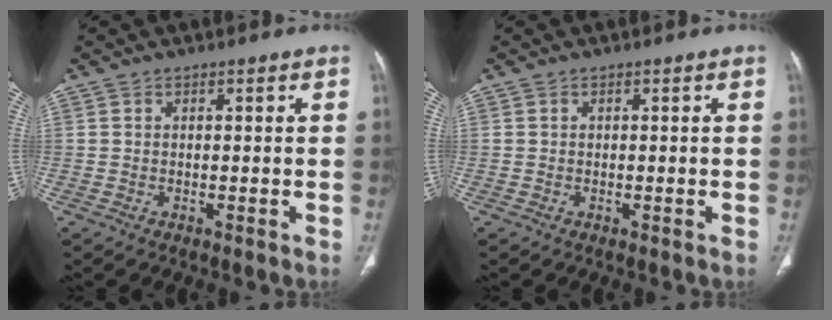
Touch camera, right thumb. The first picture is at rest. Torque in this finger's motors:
{"motor_torque": [0.22, 0.03, 0.06, -0.23, -0.07]}